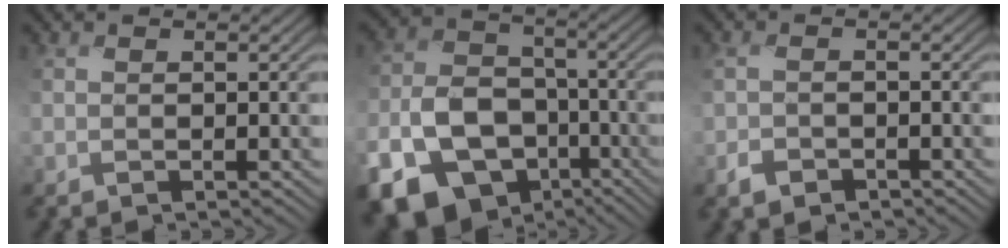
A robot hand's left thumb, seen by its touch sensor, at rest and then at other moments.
{"total": 18.4, "force": [-10.0, 13.3, 7.9], "torque": [-0.202, -0.066, -0.177]}
{"total": 2.3, "force": [-1.4, 1.5, 1.1], "torque": [-0.028, -0.003, -0.032]}